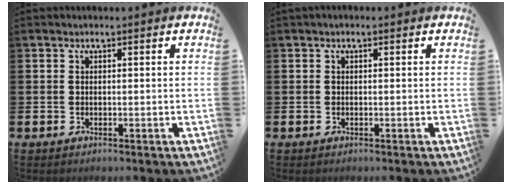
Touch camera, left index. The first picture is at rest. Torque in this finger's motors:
{"motor_torque": [0.74, -1.40, 0.14, 0.05]}